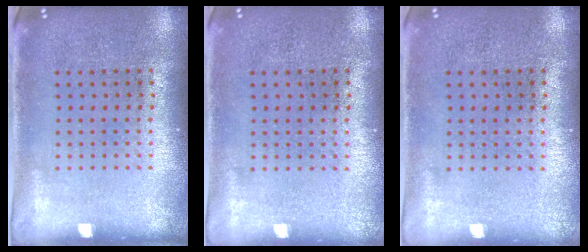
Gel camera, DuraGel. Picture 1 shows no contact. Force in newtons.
{"total": 0.0}
{"total": 0.0}